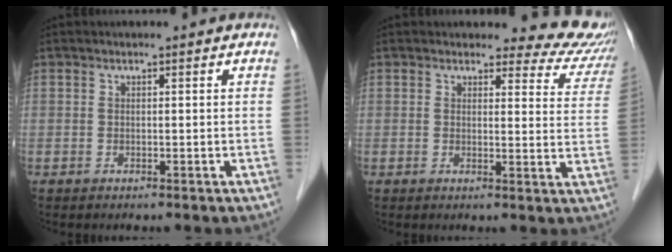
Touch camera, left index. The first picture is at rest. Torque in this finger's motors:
{"motor_torque": [0.47, -0.47, 0.04, -0.03]}